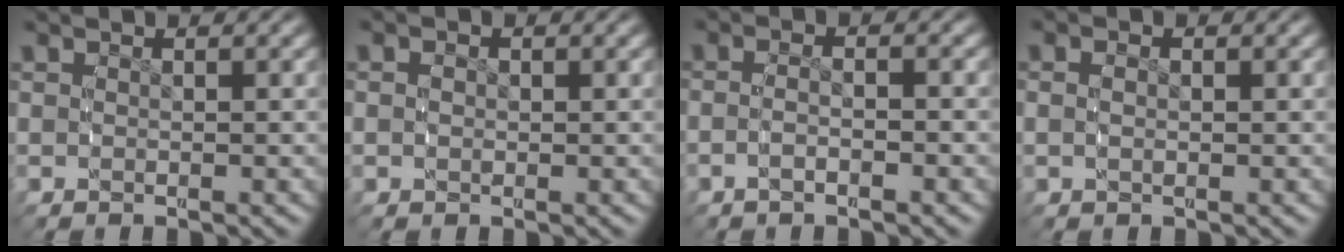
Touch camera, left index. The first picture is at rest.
{"total": 1.2, "force": [0.1, 0.9, 0.7], "torque": [-0.013, -0.001, 0.000]}
{"total": 2.4, "force": [-1.2, 0.7, 1.9], "torque": [-0.039, 0.004, -0.024]}
{"total": 1.6, "force": [0.1, 0.9, 1.2], "torque": [-0.025, 0.001, 0.001]}